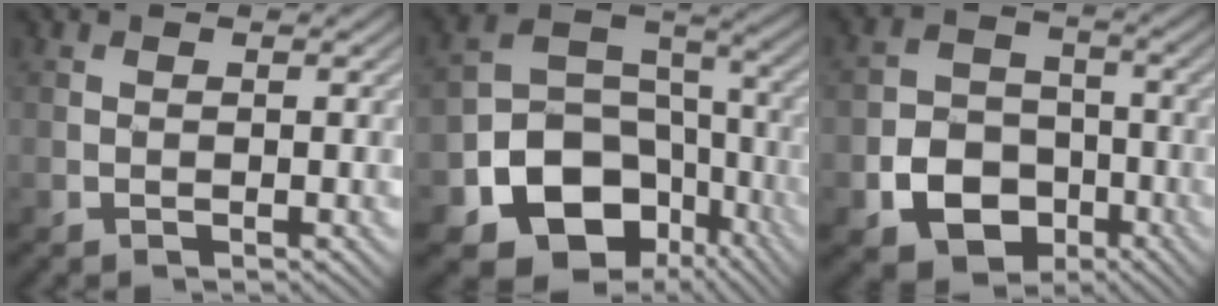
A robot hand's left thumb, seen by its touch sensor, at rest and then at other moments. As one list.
[{"total": 14.7, "force": [-6.6, 11.2, 7.0], "torque": [-0.154, -0.039, -0.113]}, {"total": 8.2, "force": [-3.5, 6.3, 3.8], "torque": [-0.081, -0.017, -0.071]}]